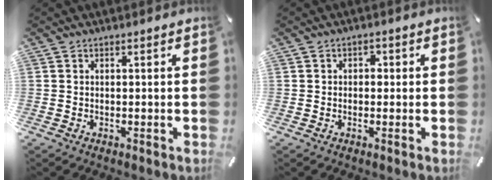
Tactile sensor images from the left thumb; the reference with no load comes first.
{"total": 1.7, "force": [-0.2, 1.4, 0.9], "torque": [-0.011, 0.004, -0.010]}